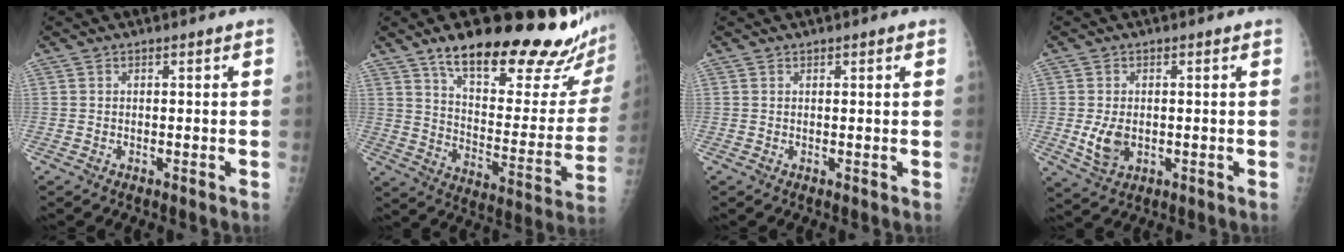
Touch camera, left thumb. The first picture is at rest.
{"total": 27.7, "force": [19.9, 7.5, 17.8], "torque": [-0.214, -0.091, 0.289]}
{"total": 0.8, "force": [0.5, 0.2, 0.6], "torque": [-0.006, 0.000, 0.007]}
{"total": 5.0, "force": [-0.5, 3.4, 3.6], "torque": [-0.062, -0.009, 0.001]}